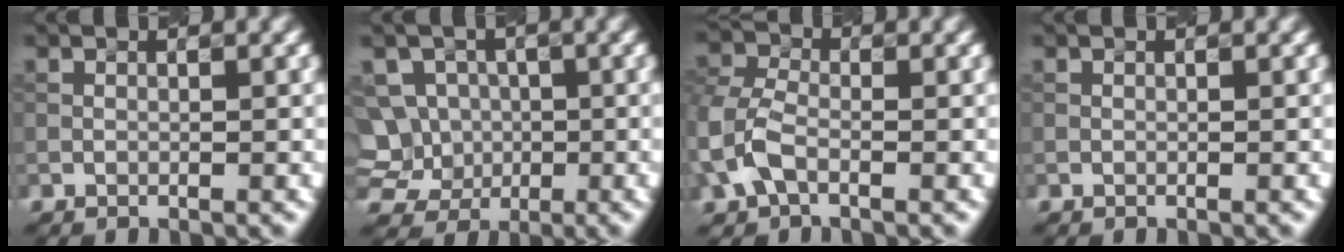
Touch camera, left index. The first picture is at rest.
{"total": 6.4, "force": [0.2, 6.2, 1.8], "torque": [-0.033, 0.037, -0.026]}
{"total": 4.0, "force": [-1.1, 2.8, 2.7], "torque": [-0.066, 0.008, -0.032]}
{"total": 0.0}